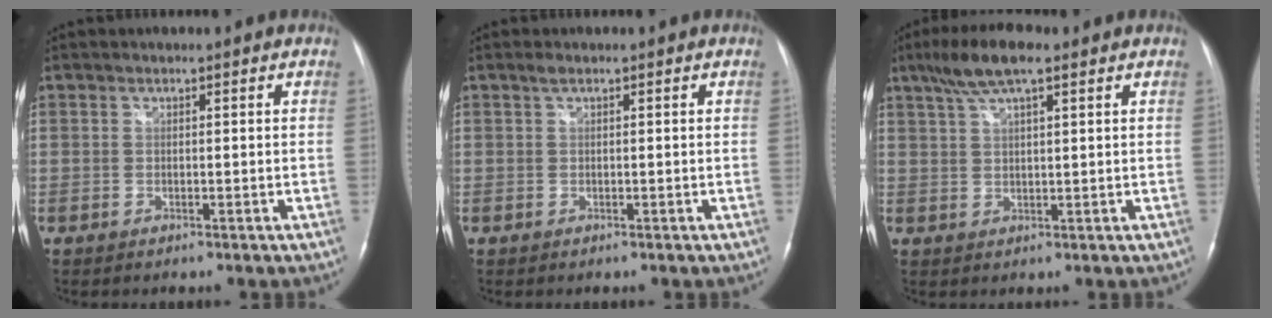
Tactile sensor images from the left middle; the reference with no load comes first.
{"total": 0.8, "force": [0.5, 0.1, 0.6], "torque": [-0.015, 0.008, 0.008]}
{"total": 7.4, "force": [4.8, 1.3, 5.5], "torque": [-0.113, 0.022, 0.086]}